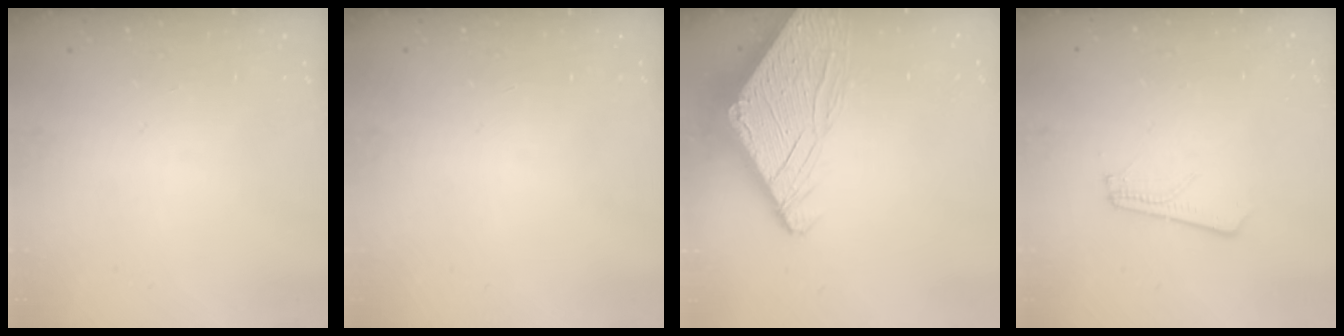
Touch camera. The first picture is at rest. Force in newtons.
{"total": 0.0}
{"total": 11.1, "press": 11.0, "slide": 1.1}
{"total": 2.4, "press": 2.4, "slide": 0.4}